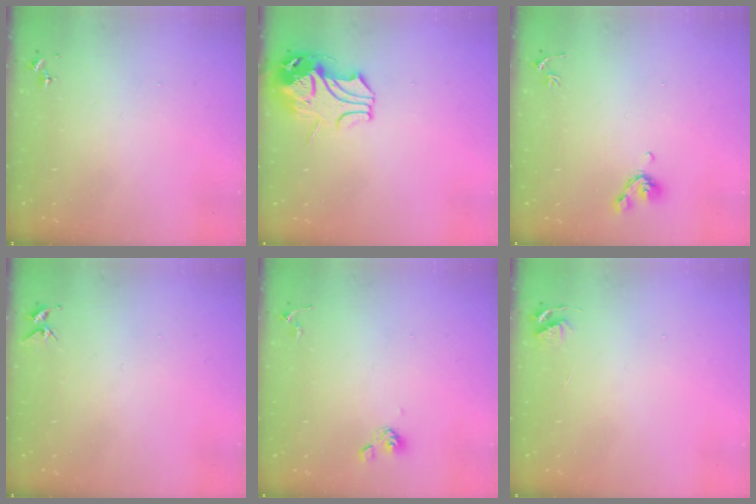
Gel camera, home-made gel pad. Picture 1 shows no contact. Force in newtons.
{"total": 11.7, "press": 11.5, "slide": 1.8}
{"total": 6.5, "press": 6.4, "slide": 1.3}
{"total": 5.0, "press": 4.9, "slide": 0.5}
{"total": 5.7, "press": 5.3, "slide": 2.1}
{"total": 3.5, "press": 3.4, "slide": 0.5}